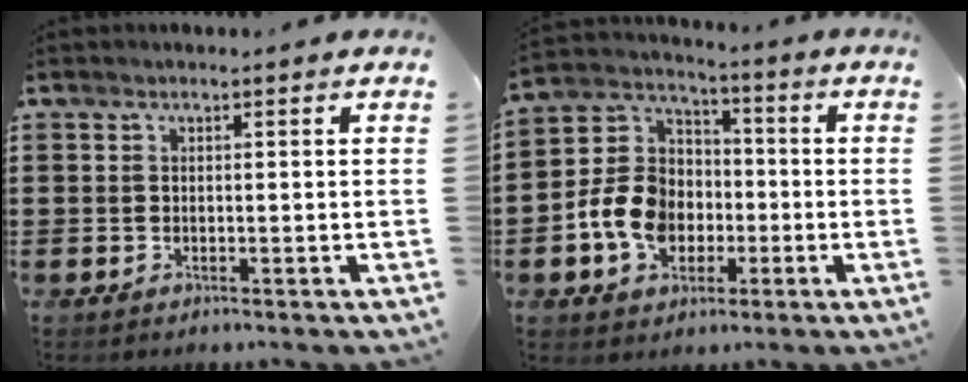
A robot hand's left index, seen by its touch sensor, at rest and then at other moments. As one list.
[{"total": 10.2, "force": [-3.0, 8.1, 5.4], "torque": [-0.154, 0.019, -0.061]}]